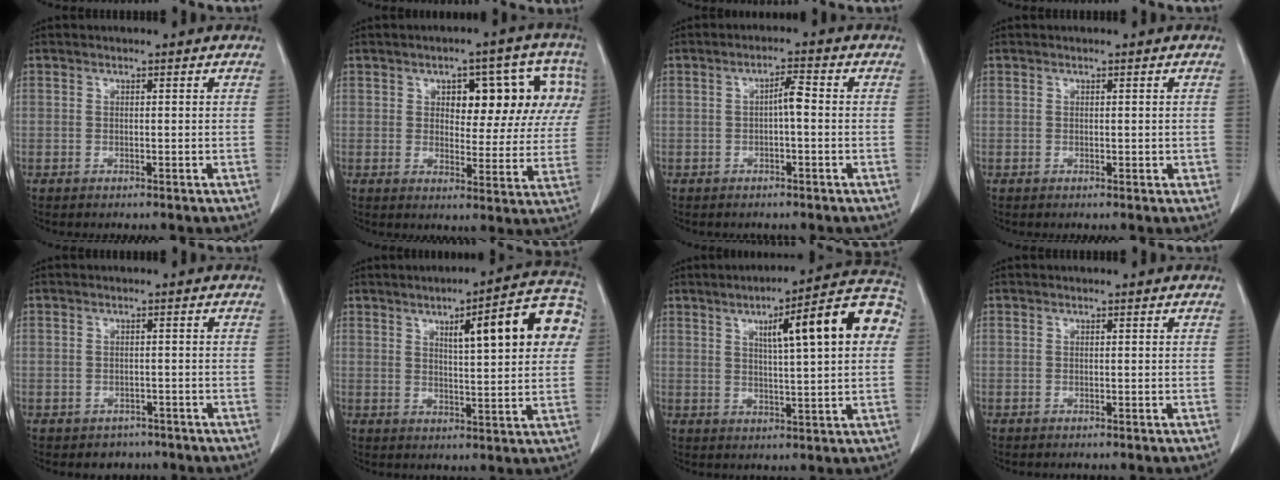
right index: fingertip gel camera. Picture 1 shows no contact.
{"total": 12.4, "force": [4.1, 5.8, 10.2], "torque": [-0.109, 0.035, 0.053]}
{"total": 2.8, "force": [-0.2, 0.4, 2.7], "torque": [-0.044, 0.007, -0.004]}
{"total": 0.9, "force": [0.1, 0.6, 0.7], "torque": [-0.004, 0.001, 0.006]}
{"total": 2.6, "force": [-1.8, 1.9, 0.0], "torque": [-0.005, 0.009, -0.023]}
{"total": 13.5, "force": [4.2, 2.4, 12.6], "torque": [-0.161, 0.026, 0.052]}
{"total": 14.9, "force": [4.1, 1.9, 14.2], "torque": [-0.192, 0.032, 0.051]}
{"total": 0.0}